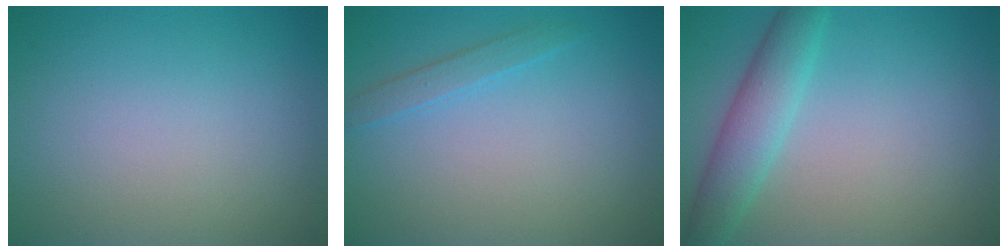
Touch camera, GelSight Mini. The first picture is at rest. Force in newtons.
{"total": 1.3, "press": 1.3, "slide": 0.1}
{"total": 3.8, "press": 3.8, "slide": 0.1}